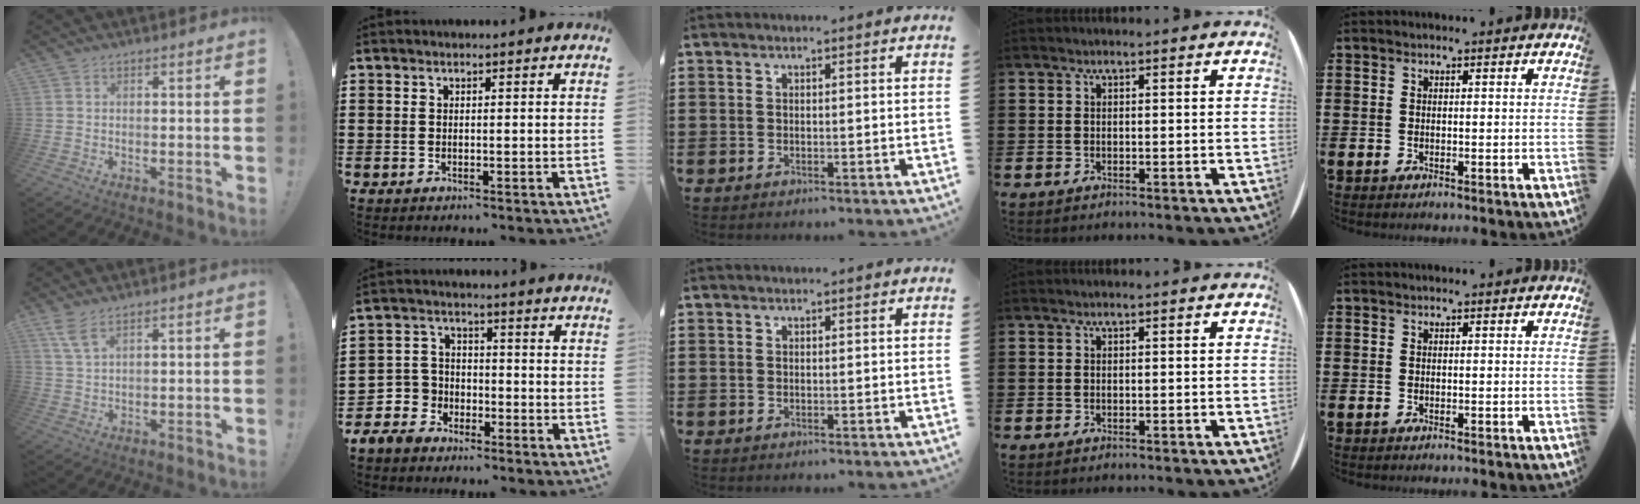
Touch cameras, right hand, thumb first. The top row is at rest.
{"thumb": {"total": 4.8, "force": [2.9, 1.1, 3.6], "torque": [-0.075, -0.007, 0.053]}, "index": {"total": 4.9, "force": [-3.0, 3.8, 0.6], "torque": [-0.054, -0.002, -0.071]}}